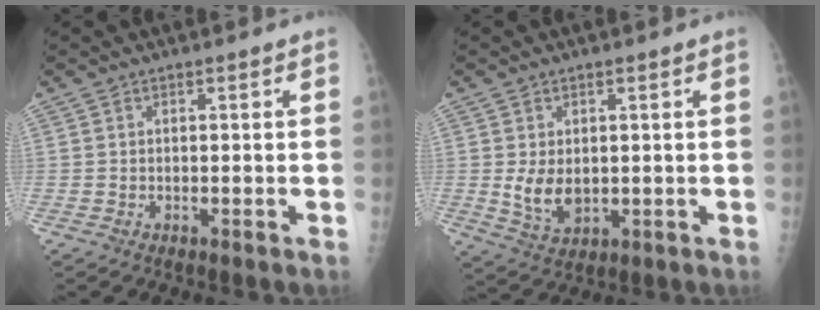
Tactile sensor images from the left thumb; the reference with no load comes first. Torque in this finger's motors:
{"motor_torque": [-0.23, 0.46, 0.46, -0.12, 0.08]}